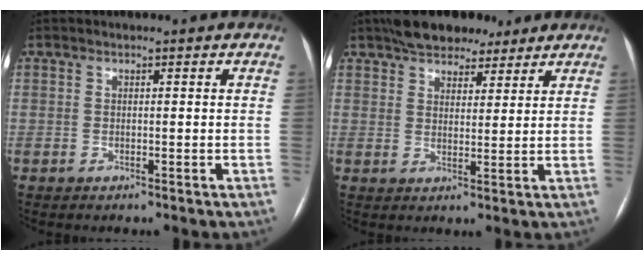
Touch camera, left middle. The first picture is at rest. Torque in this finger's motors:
{"motor_torque": [0.35, -0.34, 0.02, 0.03]}